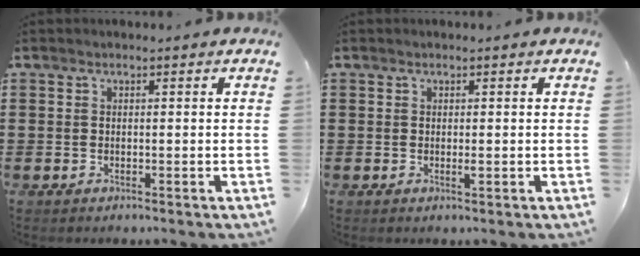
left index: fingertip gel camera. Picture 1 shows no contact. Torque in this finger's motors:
{"motor_torque": [0.40, 0.17, 0.01, 0.01]}